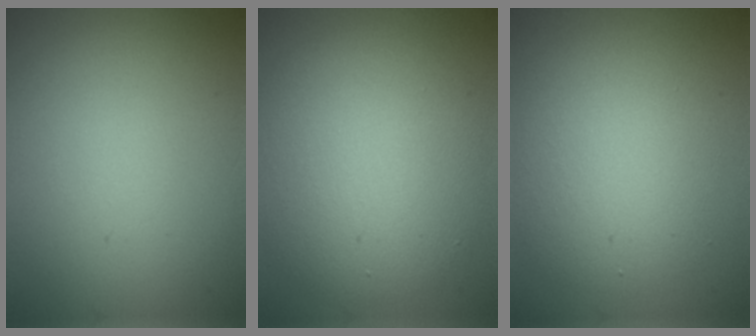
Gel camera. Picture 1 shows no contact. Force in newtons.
{"total": 7.5, "press": 7.5, "slide": 0.6}
{"total": 4.9, "press": 4.8, "slide": 0.8}